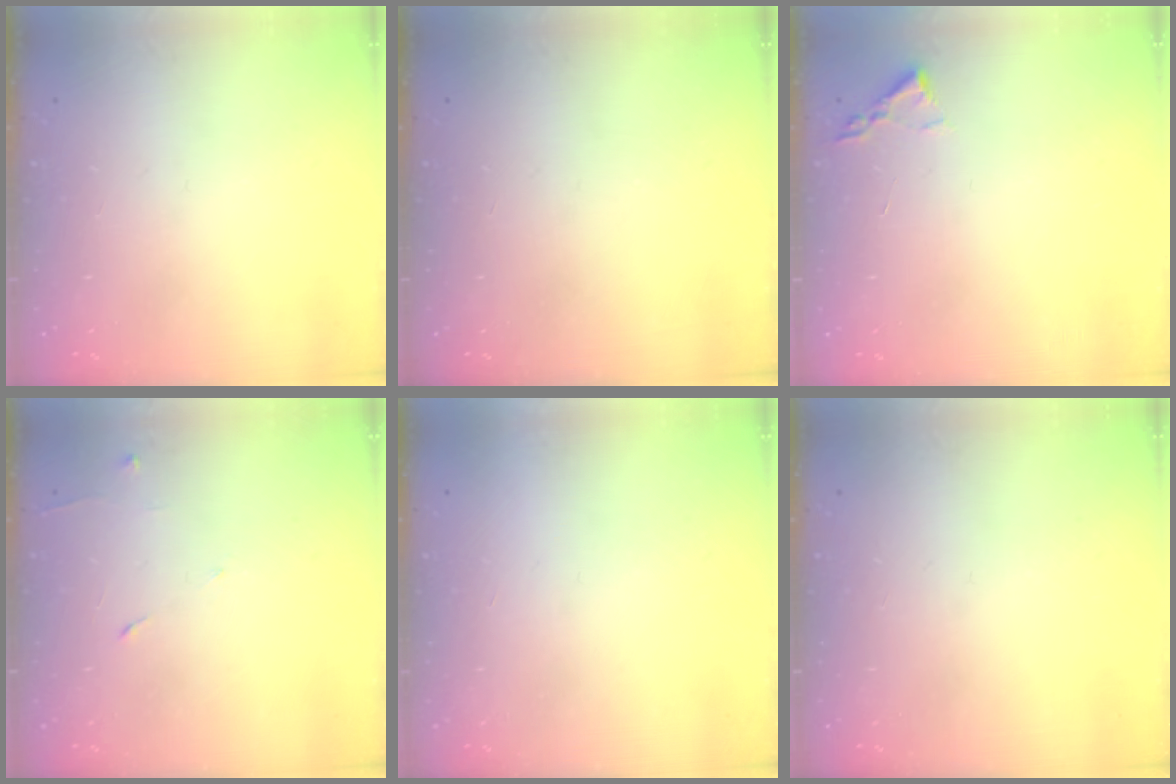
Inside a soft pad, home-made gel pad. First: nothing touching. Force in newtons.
{"total": 0.0}
{"total": 1.8, "press": 1.8, "slide": 0.3}
{"total": 5.1, "press": 5.1, "slide": 0.8}
{"total": 1.5, "press": 1.5, "slide": 0.1}
{"total": 0.0}